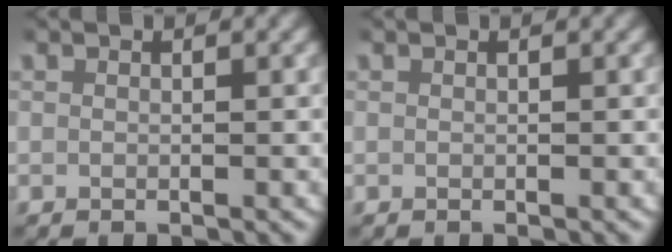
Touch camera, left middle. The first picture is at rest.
{"total": 0.0}